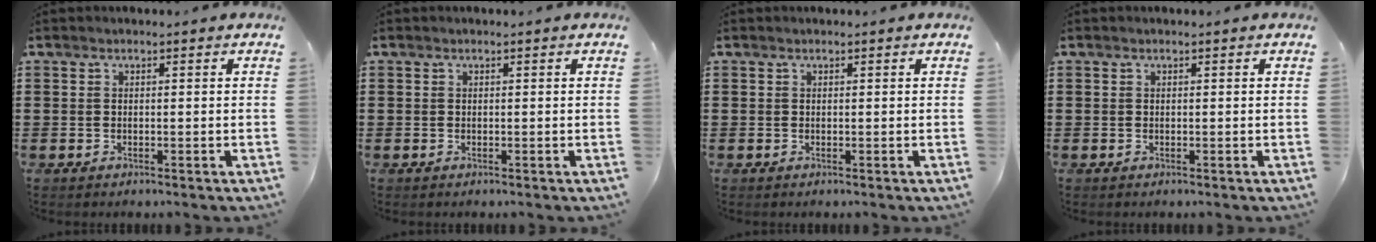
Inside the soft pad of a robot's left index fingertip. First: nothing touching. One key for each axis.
{"total": 0.0}
{"total": 0.0}
{"total": 0.0}